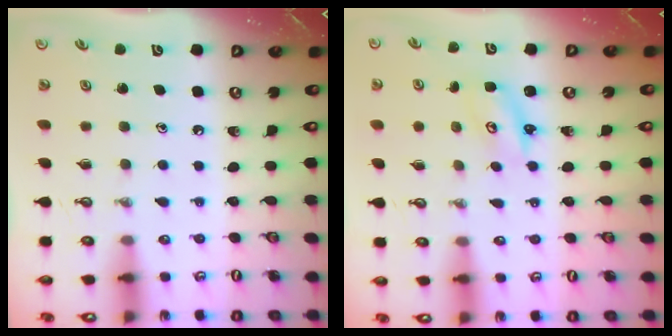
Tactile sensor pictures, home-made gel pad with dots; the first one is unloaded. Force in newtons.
{"total": 2.7, "press": 2.7, "slide": 0.2}